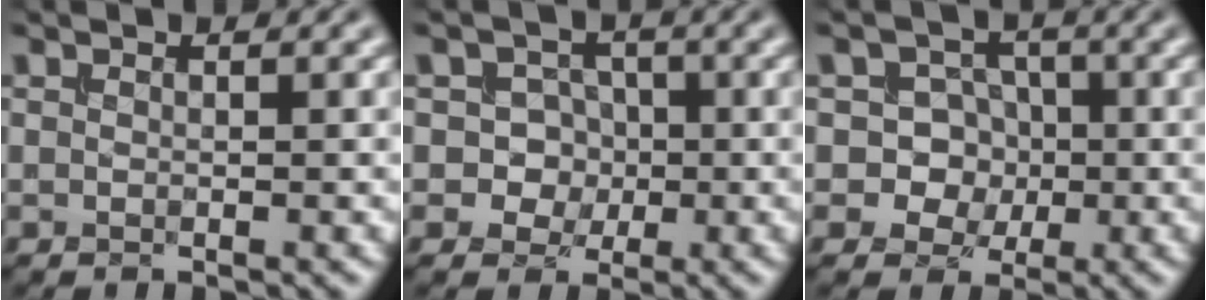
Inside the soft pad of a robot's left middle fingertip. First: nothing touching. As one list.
[{"total": 3.8, "force": [-0.5, 3.5, 1.4], "torque": [-0.002, 0.014, -0.029]}, {"total": 5.2, "force": [-0.7, 4.8, 1.9], "torque": [-0.009, 0.026, -0.038]}]